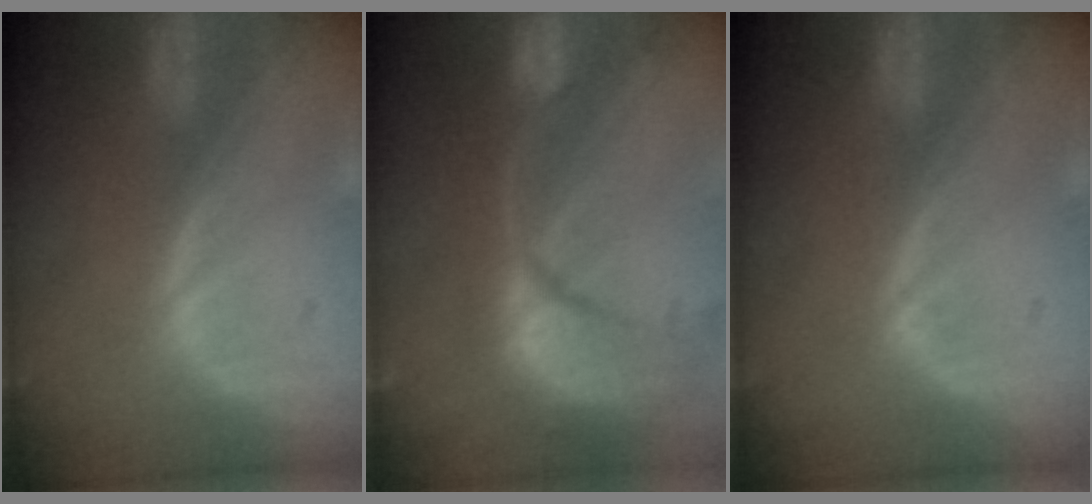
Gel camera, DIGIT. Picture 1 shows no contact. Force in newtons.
{"total": 13.7, "press": 10.8, "slide": 8.3}
{"total": 0.7, "press": 0.6, "slide": 0.2}